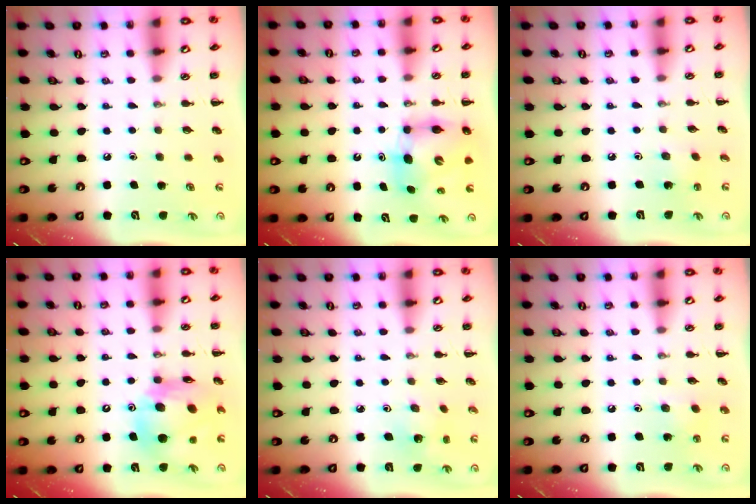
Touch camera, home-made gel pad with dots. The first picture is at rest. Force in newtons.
{"total": 6.6, "press": 6.5, "slide": 0.9}
{"total": 1.4, "press": 1.2, "slide": 0.6}
{"total": 13.2, "press": 12.7, "slide": 3.8}
{"total": 2.1, "press": 2.0, "slide": 0.7}
{"total": 4.1, "press": 3.9, "slide": 1.3}